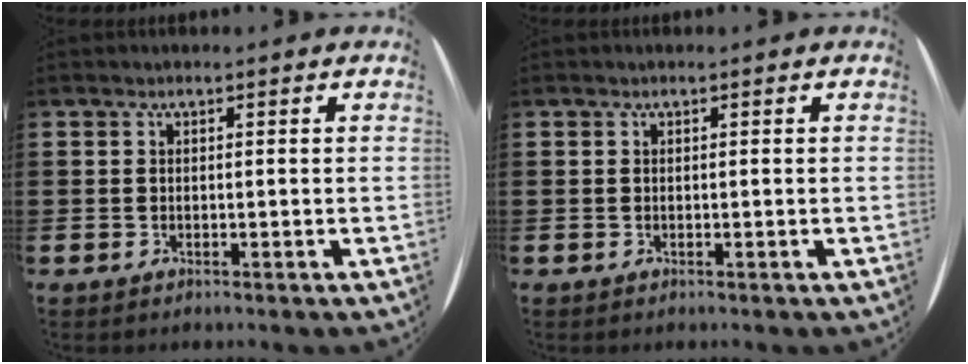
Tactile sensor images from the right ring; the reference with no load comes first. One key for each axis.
{"total": 0.0}